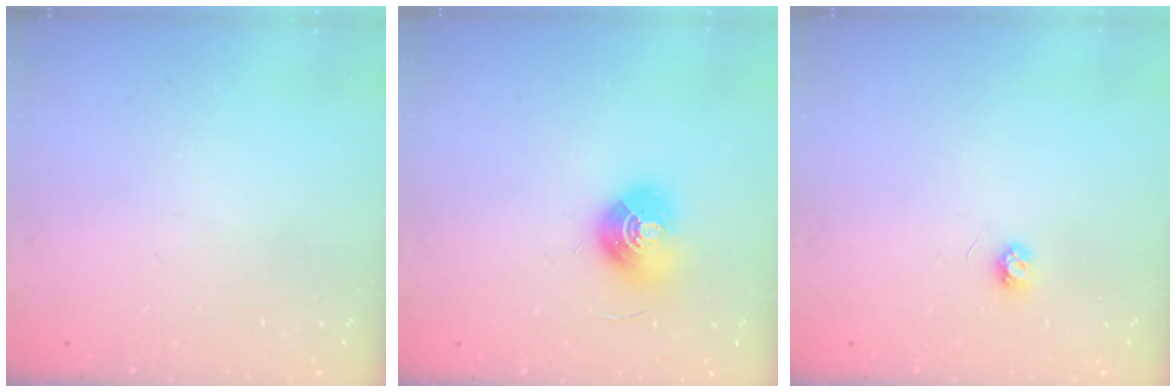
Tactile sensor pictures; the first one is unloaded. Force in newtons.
{"total": 10.3, "press": 10.3, "slide": 0.5}
{"total": 3.2, "press": 3.2, "slide": 0.3}